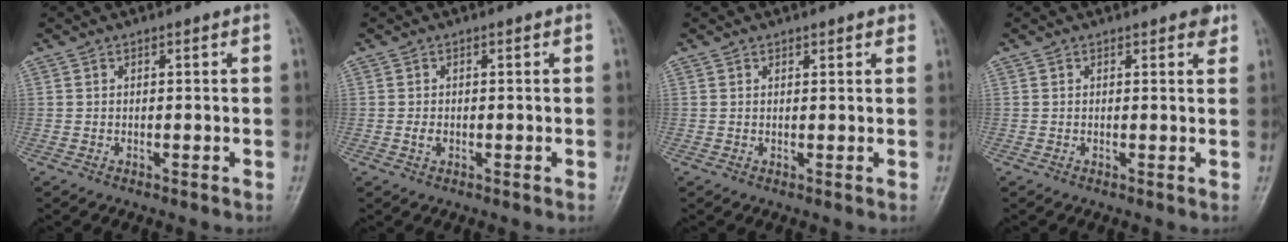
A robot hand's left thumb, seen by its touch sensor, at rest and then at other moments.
{"total": 1.5, "force": [-0.1, 1.0, 1.1], "torque": [-0.018, -0.001, -0.002]}
{"total": 1.7, "force": [1.3, 0.7, 0.9], "torque": [-0.003, -0.005, 0.013]}
{"total": 2.0, "force": [1.3, 0.9, 1.2], "torque": [-0.003, -0.005, 0.012]}